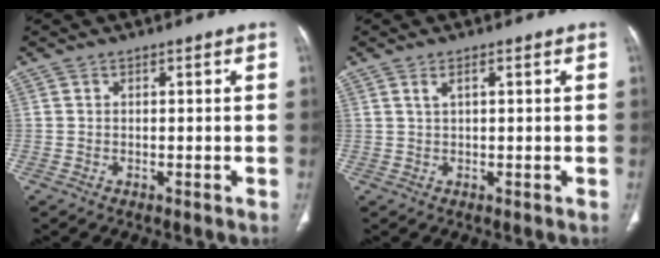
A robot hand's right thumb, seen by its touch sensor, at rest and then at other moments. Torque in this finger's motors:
{"motor_torque": [-0.42, 0.31, -0.24, -0.08, 0.08]}